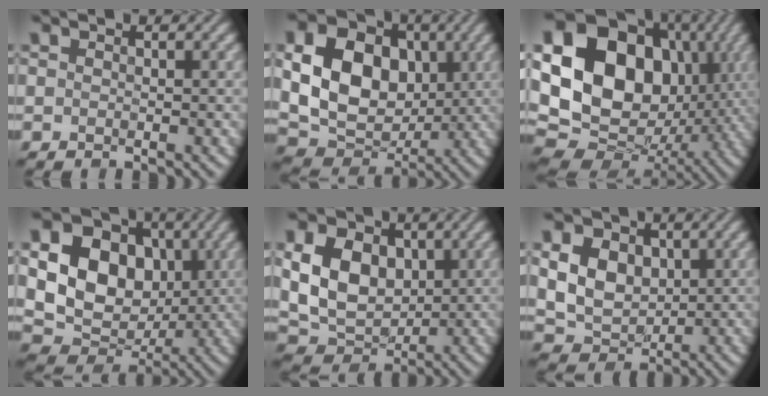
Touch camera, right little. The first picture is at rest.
{"total": 12.1, "force": [1.0, 9.0, 8.2], "torque": [-0.159, 0.006, 0.005]}
{"total": 20.9, "force": [3.1, 16.6, 12.4], "torque": [-0.256, 0.013, 0.058]}
{"total": 13.3, "force": [1.9, 10.2, 8.3], "torque": [-0.150, 0.023, 0.018]}
{"total": 8.1, "force": [0.9, 6.0, 5.4], "torque": [-0.114, -0.003, 0.008]}
{"total": 5.7, "force": [0.7, 4.4, 3.5], "torque": [-0.074, -0.002, 0.005]}